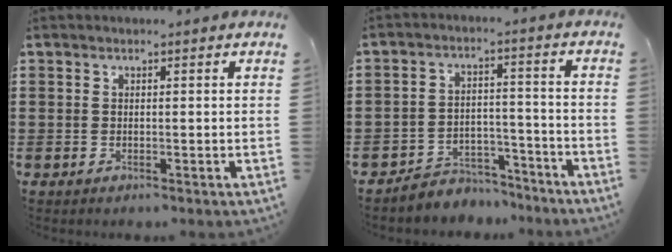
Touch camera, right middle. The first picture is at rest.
{"total": 4.7, "force": [-4.5, 1.1, -0.1], "torque": [-0.001, 0.013, -0.094]}